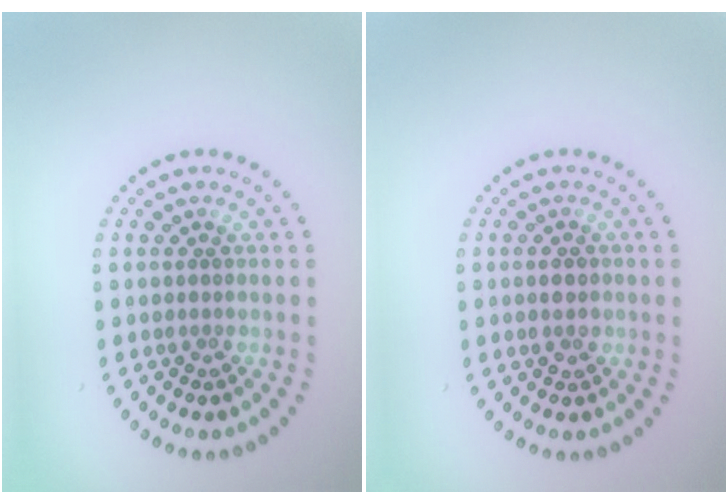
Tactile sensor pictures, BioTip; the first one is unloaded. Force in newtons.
{"total": 1.9, "press": 1.9, "slide": 0.1}